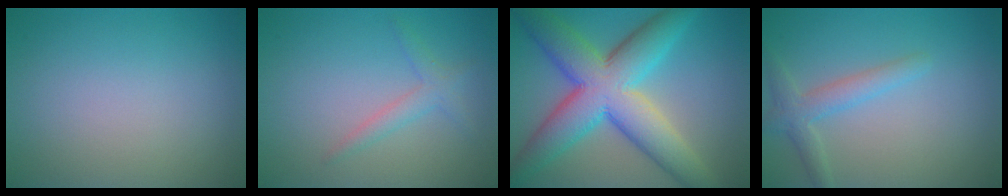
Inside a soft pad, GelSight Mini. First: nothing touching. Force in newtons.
{"total": 1.8, "press": 1.8, "slide": 0.1}
{"total": 11.1, "press": 11.1, "slide": 0.3}
{"total": 2.5, "press": 2.5, "slide": 0.1}